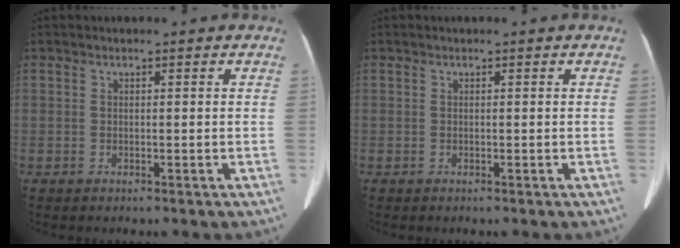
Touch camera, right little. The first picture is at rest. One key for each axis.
{"total": 0.0}